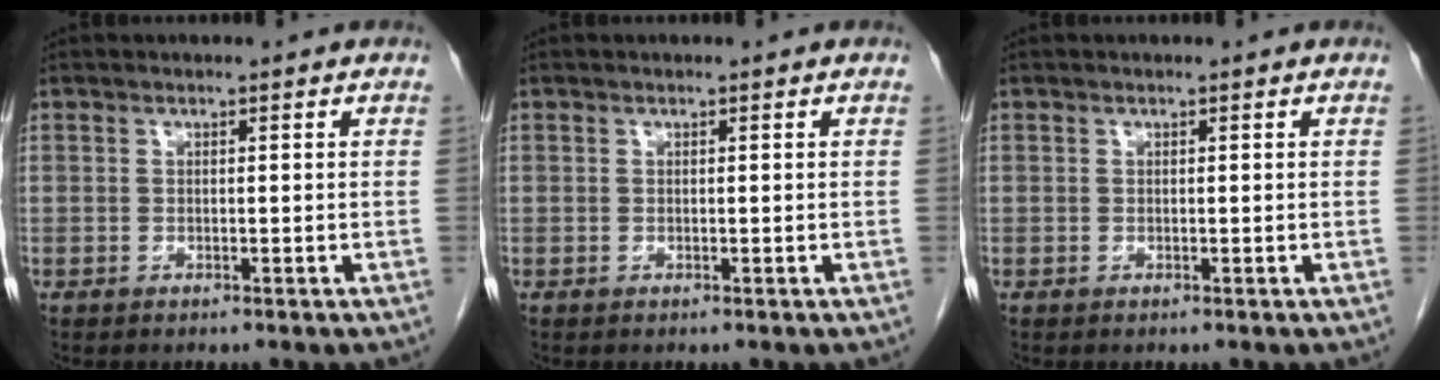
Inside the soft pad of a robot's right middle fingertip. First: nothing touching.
{"total": 0.0}
{"total": 0.0}